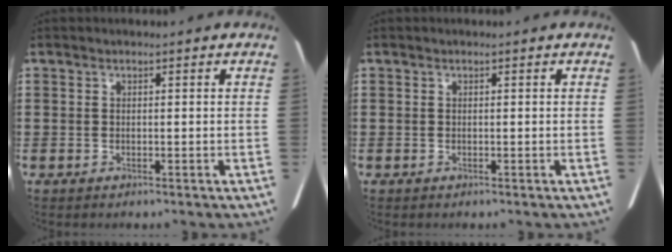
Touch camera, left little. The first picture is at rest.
{"total": 0.0}